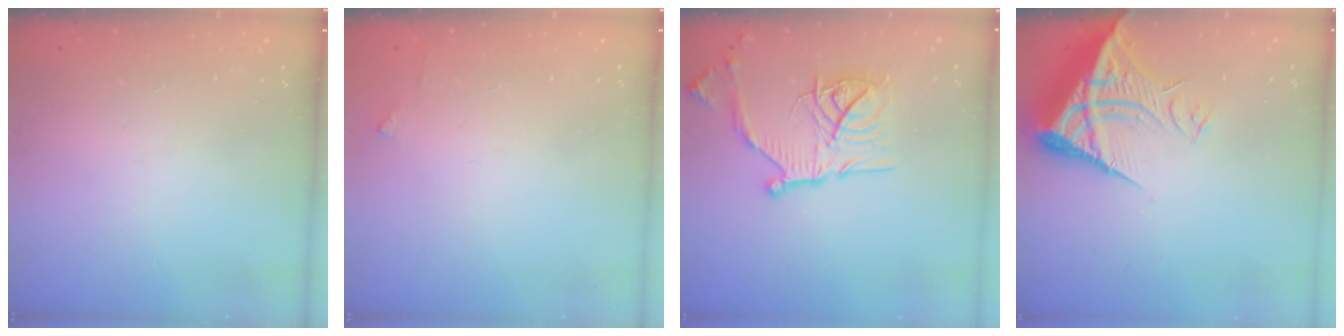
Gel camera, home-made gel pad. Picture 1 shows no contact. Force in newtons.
{"total": 2.6, "press": 2.6, "slide": 0.2}
{"total": 19.5, "press": 19.4, "slide": 1.7}
{"total": 10.6, "press": 10.5, "slide": 1.1}